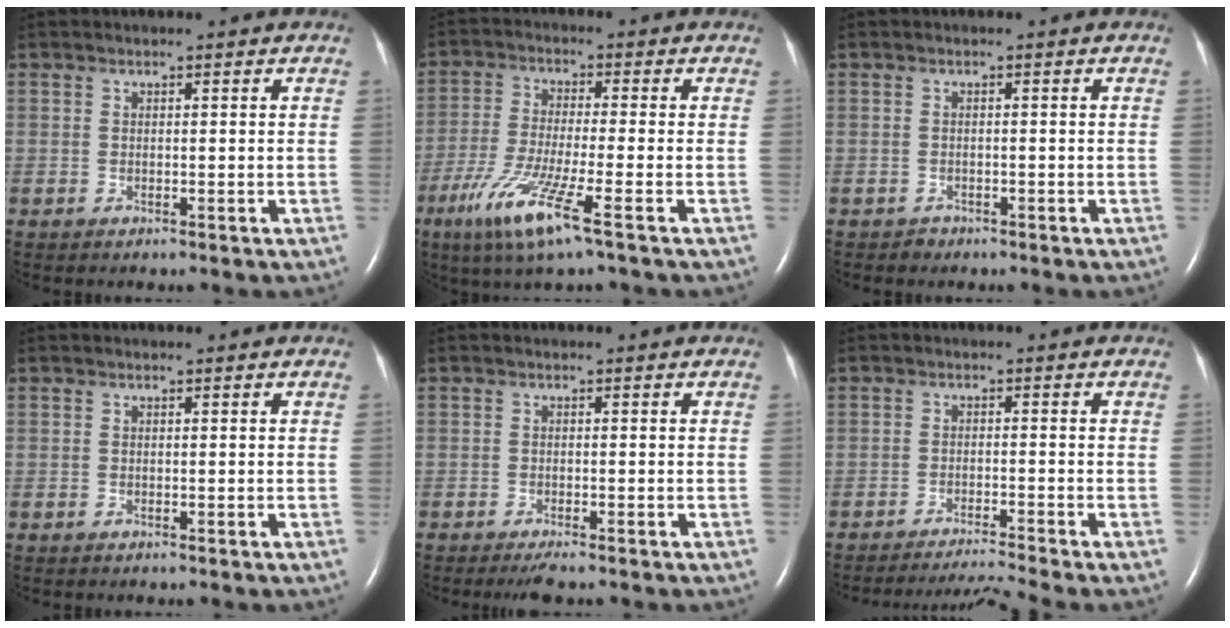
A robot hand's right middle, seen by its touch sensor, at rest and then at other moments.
{"total": 9.8, "force": [-5.1, -0.1, 8.3], "torque": [-0.175, -0.029, -0.098]}
{"total": 0.7, "force": [-0.6, 0.4, -0.2], "torque": [0.000, 0.001, -0.011]}
{"total": 0.0}
{"total": 2.3, "force": [-1.8, 0.2, 1.4], "torque": [-0.025, -0.007, -0.026]}
{"total": 4.8, "force": [-4.1, -2.6, 0.1], "torque": [-0.013, -0.012, -0.072]}